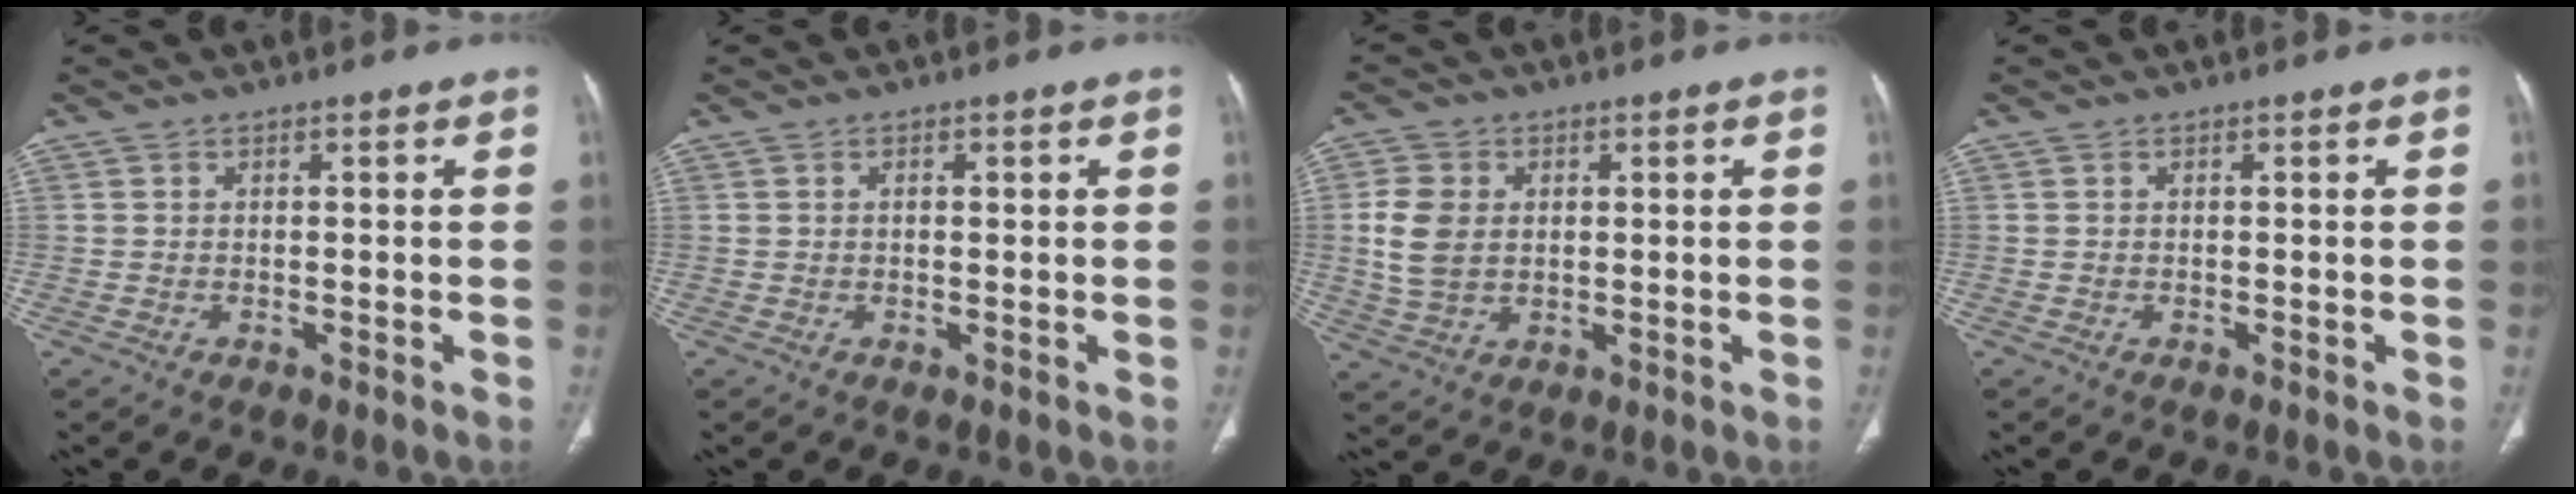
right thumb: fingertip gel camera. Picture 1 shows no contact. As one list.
[{"total": 0.7, "force": [0.2, 0.2, 0.6], "torque": [-0.015, 0.000, 0.003]}, {"total": 7.5, "force": [1.0, 5.5, 5.0], "torque": [-0.102, -0.001, 0.023]}, {"total": 0.0}]